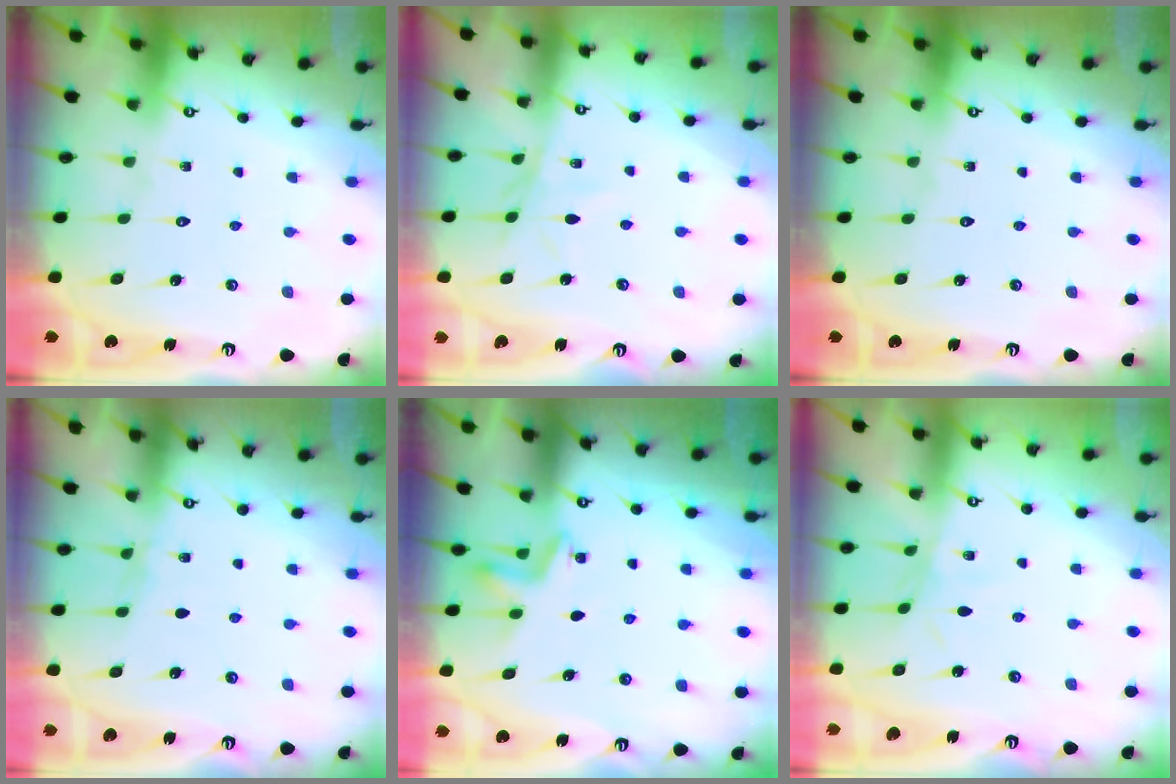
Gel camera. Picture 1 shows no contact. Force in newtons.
{"total": 5.6, "press": 5.5, "slide": 0.6}
{"total": 0.0}
{"total": 2.8, "press": 2.6, "slide": 0.9}
{"total": 4.3, "press": 4.1, "slide": 1.3}
{"total": 3.1, "press": 3.1, "slide": 0.3}